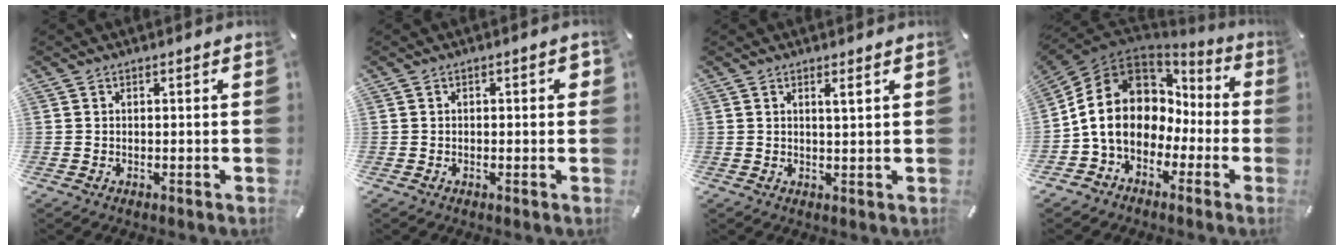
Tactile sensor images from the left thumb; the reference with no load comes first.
{"total": 1.8, "force": [-0.2, 1.0, 1.5], "torque": [-0.027, 0.007, -0.005]}
{"total": 2.1, "force": [1.2, 0.0, 1.8], "torque": [-0.036, -0.003, 0.019]}
{"total": 15.0, "force": [0.0, 12.5, 8.2], "torque": [-0.182, 0.006, -0.002]}